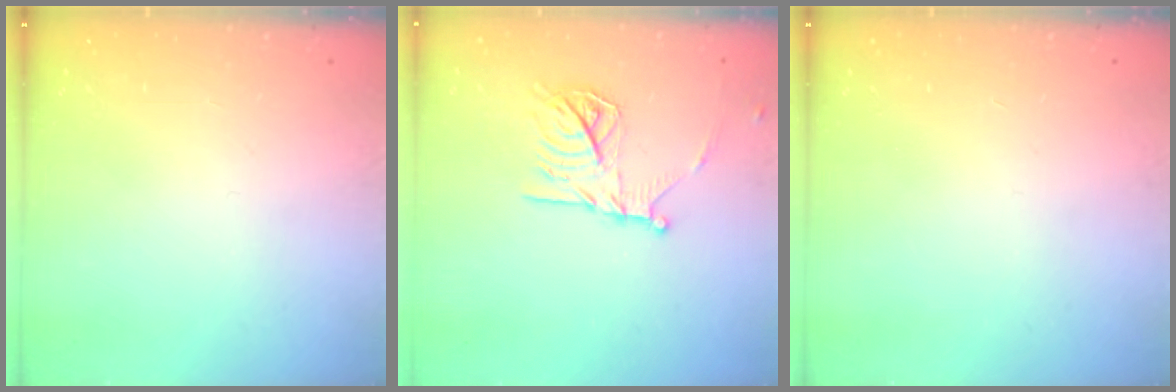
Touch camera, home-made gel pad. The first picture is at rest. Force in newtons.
{"total": 14.9, "press": 14.9, "slide": 0.4}
{"total": 0.0}